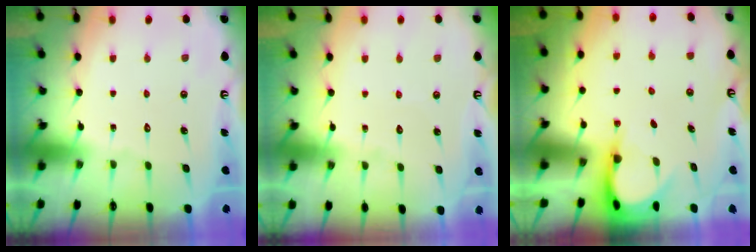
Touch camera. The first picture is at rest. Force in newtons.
{"total": 2.6, "press": 2.6, "slide": 0.3}
{"total": 3.6, "press": 3.6, "slide": 0.3}